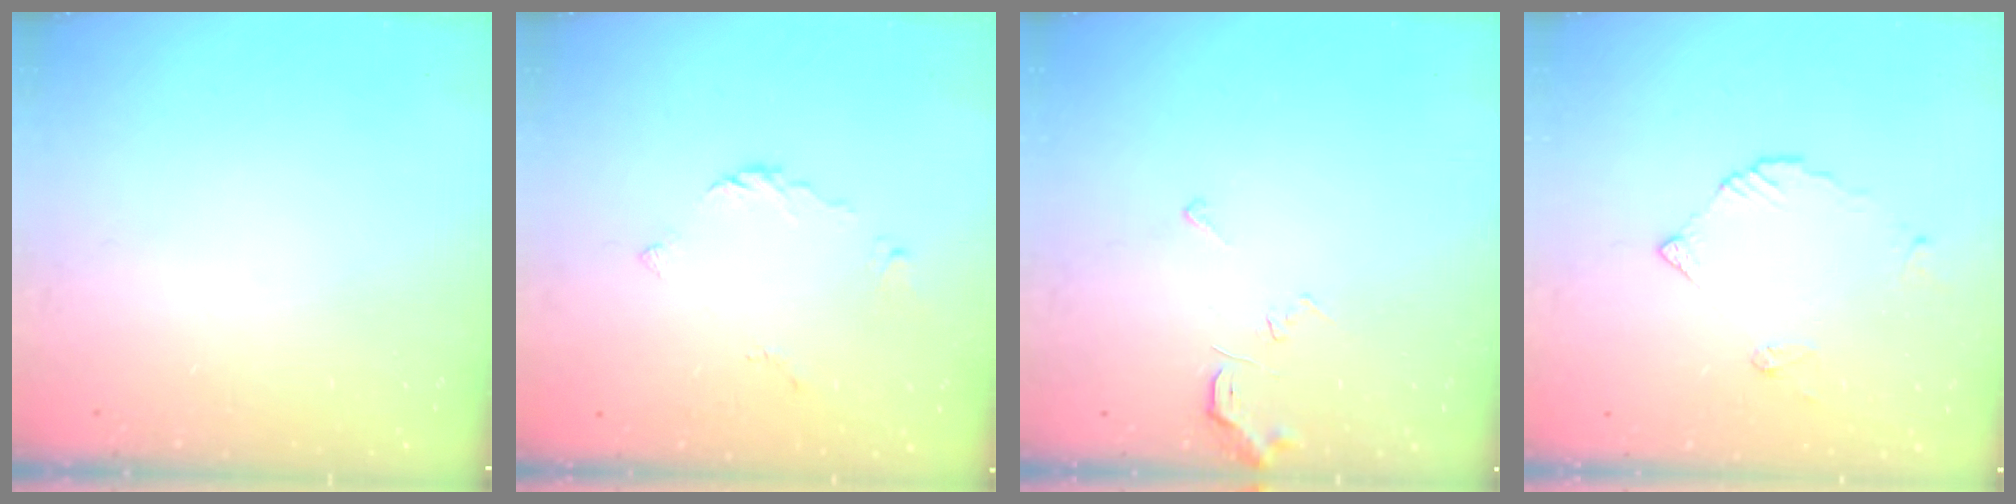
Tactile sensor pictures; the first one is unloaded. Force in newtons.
{"total": 3.0, "press": 3.0, "slide": 0.4}
{"total": 5.7, "press": 5.7, "slide": 0.6}
{"total": 3.9, "press": 3.8, "slide": 0.4}